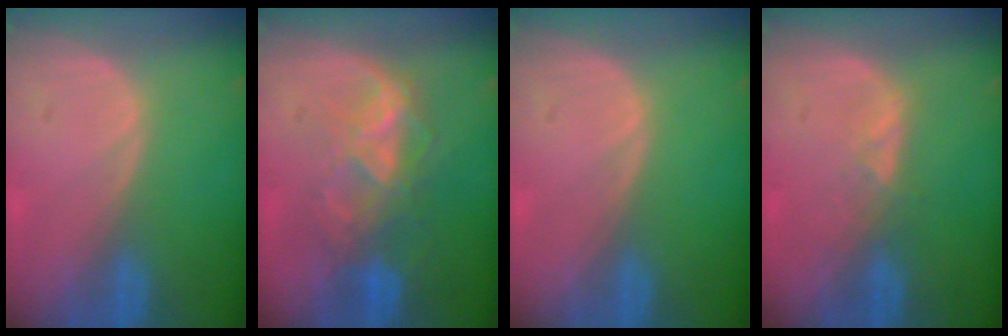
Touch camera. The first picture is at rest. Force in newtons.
{"total": 7.1, "press": 6.7, "slide": 2.4}
{"total": 0.0}
{"total": 1.6, "press": 1.6, "slide": 0.3}